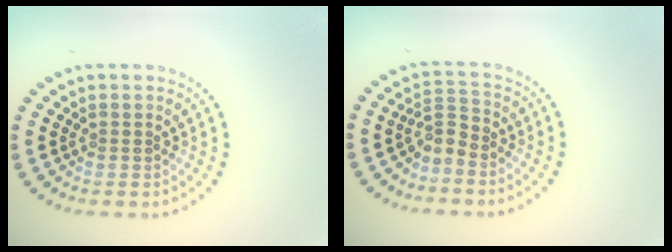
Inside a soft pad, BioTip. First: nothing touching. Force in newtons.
{"total": 2.1, "press": 1.5, "slide": 1.5}